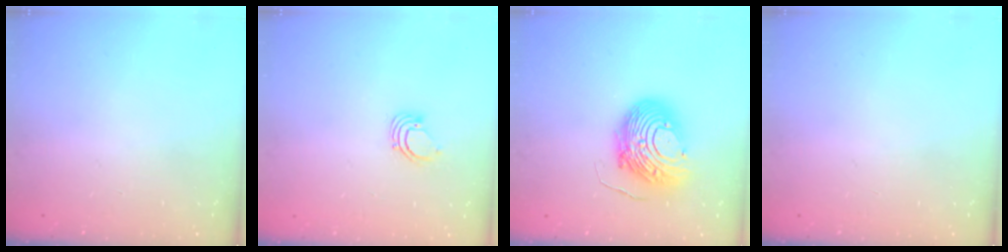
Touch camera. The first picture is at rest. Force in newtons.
{"total": 2.2, "press": 2.2, "slide": 0.2}
{"total": 15.1, "press": 15.1, "slide": 1.6}
{"total": 0.0}